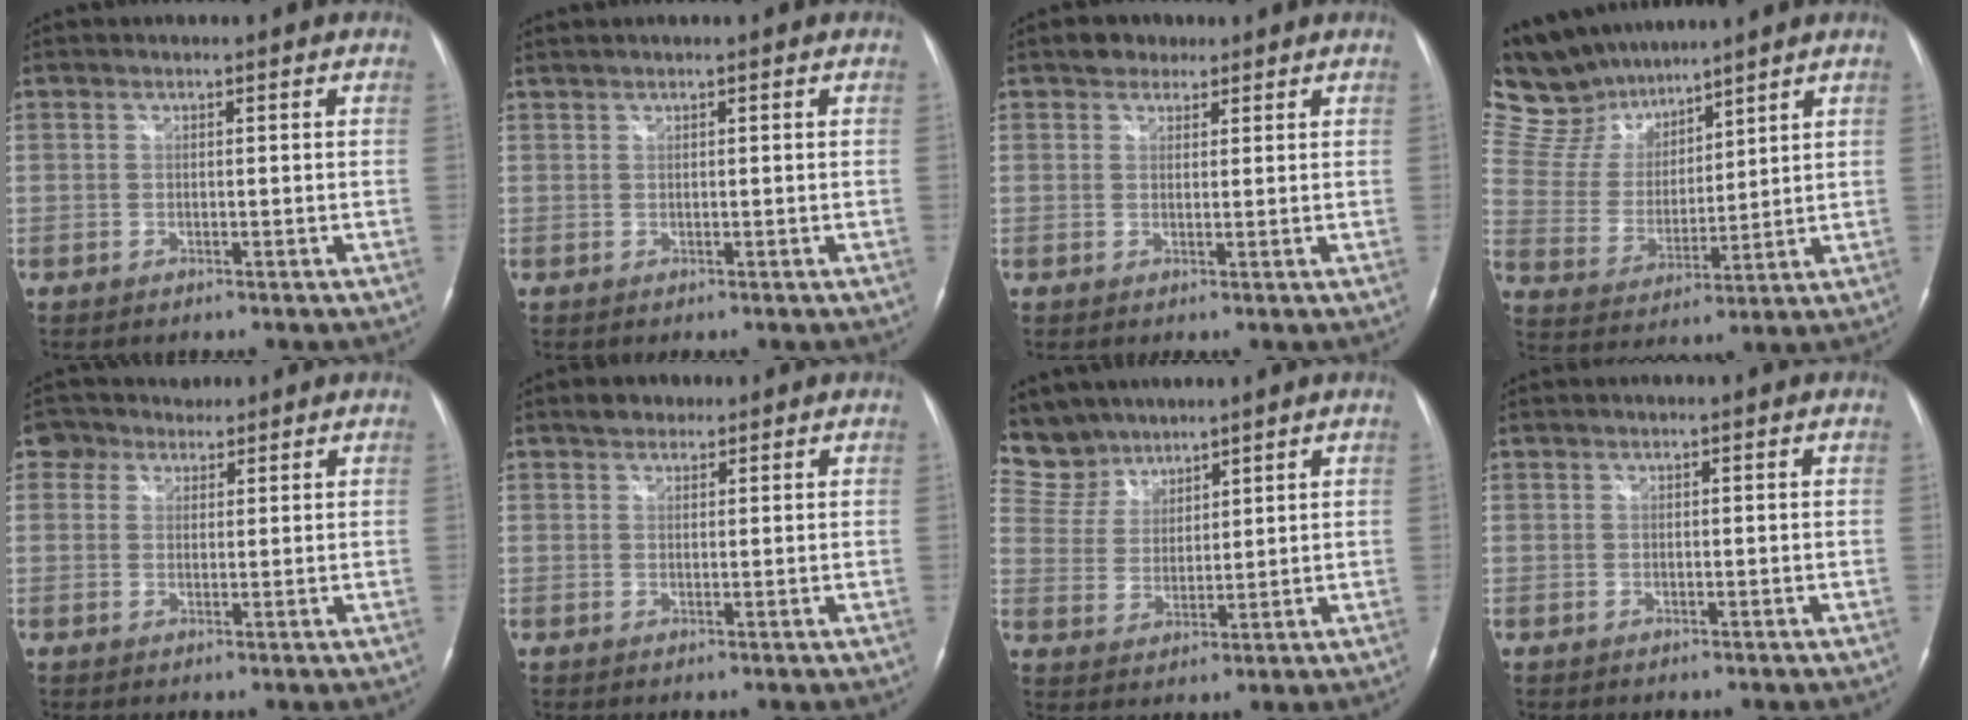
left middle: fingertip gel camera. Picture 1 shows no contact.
{"total": 1.5, "force": [1.4, -0.2, 0.6], "torque": [-0.015, 0.015, 0.032]}
{"total": 2.7, "force": [2.0, 1.8, 0.6], "torque": [-0.013, 0.009, 0.031]}
{"total": 12.8, "force": [11.4, 4.5, 3.6], "torque": [-0.088, 0.025, 0.225]}
{"total": 3.5, "force": [2.6, 2.4, -0.1], "torque": [0.001, 0.023, 0.041]}
{"total": 2.1, "force": [1.6, 1.2, 0.5], "torque": [-0.011, 0.007, 0.026]}
{"total": 7.0, "force": [6.4, 3.0, -0.2], "torque": [-0.005, 0.013, 0.139]}
{"total": 0.0}